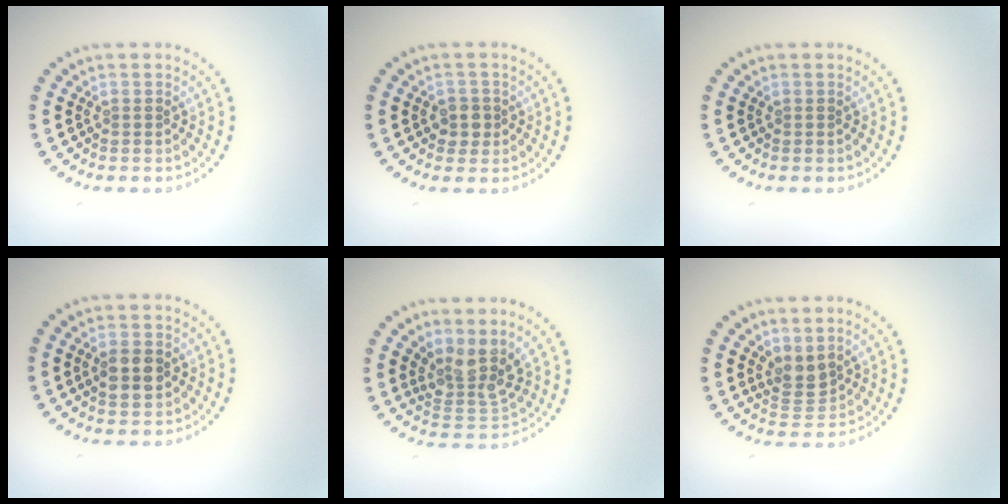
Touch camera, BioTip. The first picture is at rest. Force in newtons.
{"total": 1.8, "press": 1.6, "slide": 0.8}
{"total": 0.0}
{"total": 2.9, "press": 2.9, "slide": 0.0}
{"total": 3.7, "press": 2.8, "slide": 2.3}
{"total": 2.3, "press": 1.9, "slide": 1.4}